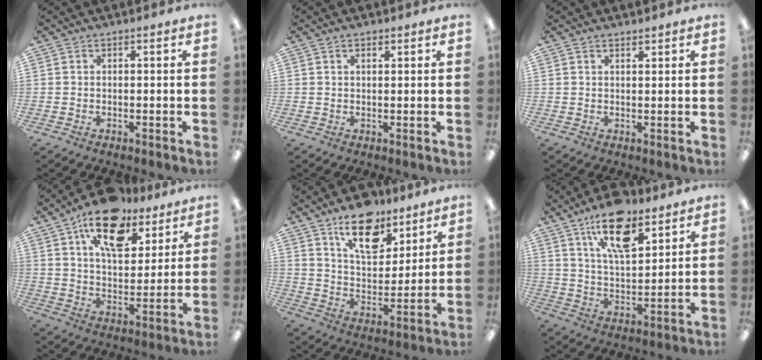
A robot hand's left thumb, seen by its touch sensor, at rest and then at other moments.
{"total": 1.3, "force": [0.9, 0.5, 0.7], "torque": [-0.008, -0.004, 0.015]}
{"total": 1.3, "force": [1.3, 0.3, 0.4], "torque": [-0.009, -0.002, 0.024]}
{"total": 18.0, "force": [11.7, 8.9, 10.5], "torque": [-0.160, -0.052, 0.200]}
{"total": 15.9, "force": [10.9, 8.0, 8.3], "torque": [-0.112, -0.060, 0.189]}
{"total": 15.8, "force": [10.1, 6.8, 10.1], "torque": [-0.166, -0.038, 0.172]}